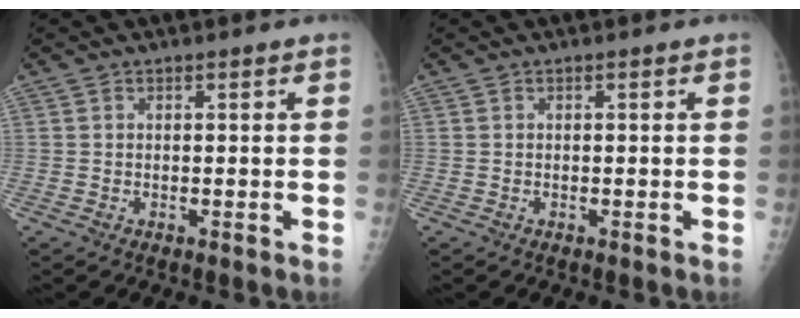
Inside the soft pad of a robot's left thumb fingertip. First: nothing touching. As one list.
[{"total": 0.0}]